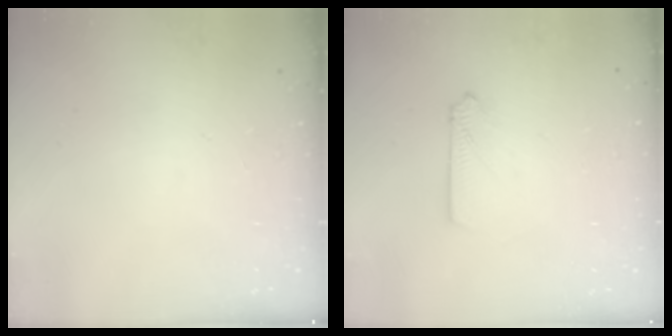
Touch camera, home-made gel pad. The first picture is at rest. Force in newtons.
{"total": 2.9, "press": 2.9, "slide": 0.4}